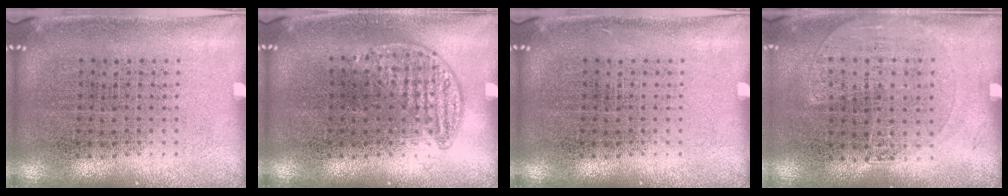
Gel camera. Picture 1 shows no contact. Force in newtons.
{"total": 0.8, "press": 0.6, "slide": 0.5}
{"total": 0.0}
{"total": 1.2, "press": 1.0, "slide": 0.7}